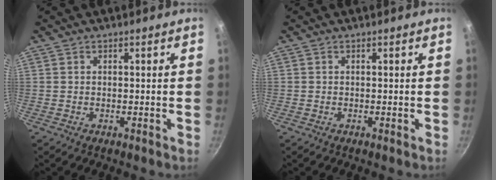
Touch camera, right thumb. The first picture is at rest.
{"total": 0.0}